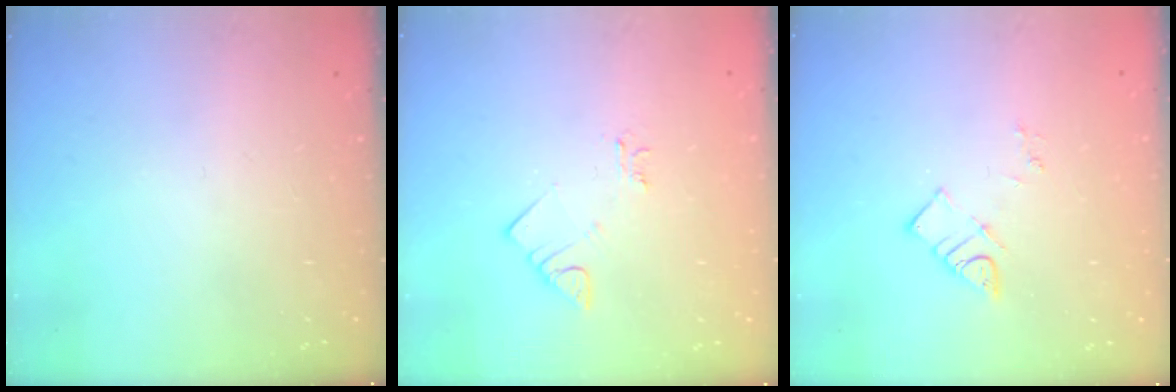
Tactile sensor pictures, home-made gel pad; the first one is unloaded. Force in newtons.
{"total": 3.3, "press": 3.2, "slide": 0.4}
{"total": 3.4, "press": 3.4, "slide": 0.2}